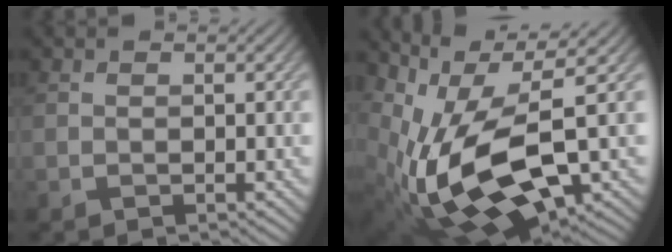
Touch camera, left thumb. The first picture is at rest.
{"total": 17.2, "force": [-1.0, 8.0, 15.2], "torque": [-0.321, -0.030, 0.000]}